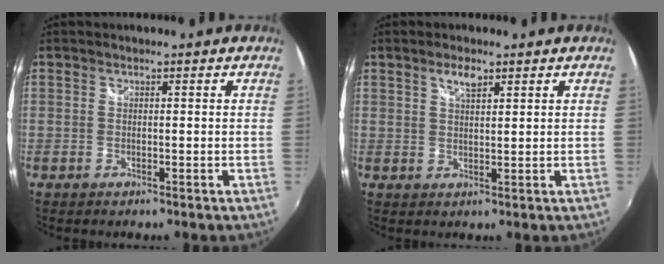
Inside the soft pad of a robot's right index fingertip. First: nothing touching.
{"total": 3.0, "force": [1.9, 1.1, 2.0], "torque": [-0.034, 0.004, 0.033]}